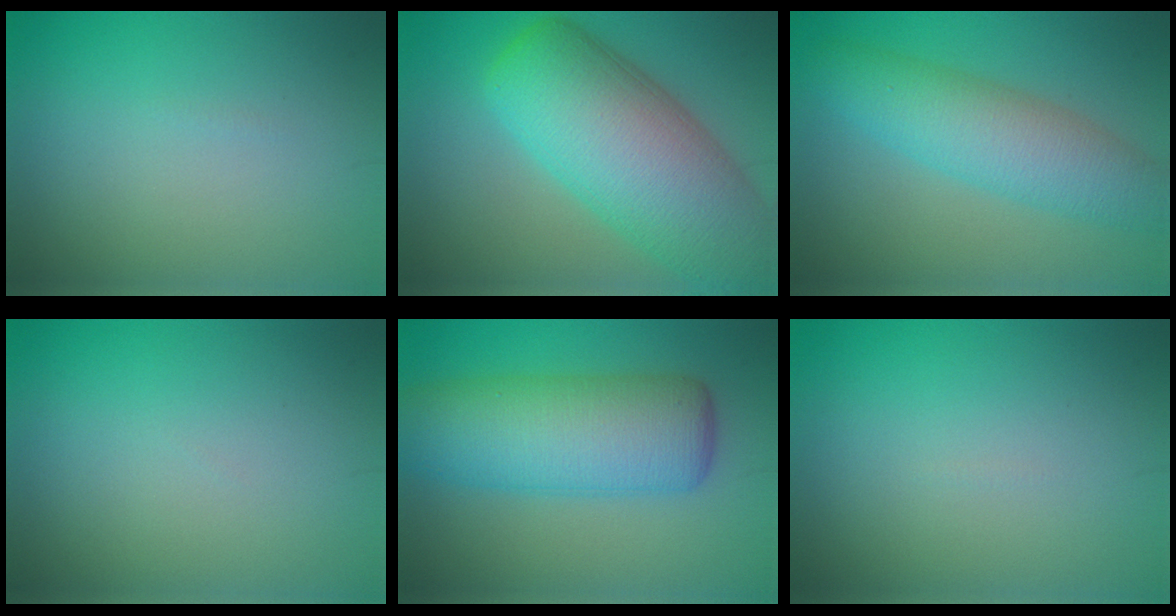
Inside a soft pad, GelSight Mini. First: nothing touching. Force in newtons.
{"total": 13.0, "press": 12.9, "slide": 0.7}
{"total": 6.2, "press": 6.2, "slide": 0.1}
{"total": 0.0}
{"total": 9.1, "press": 9.1, "slide": 0.5}
{"total": 0.0}